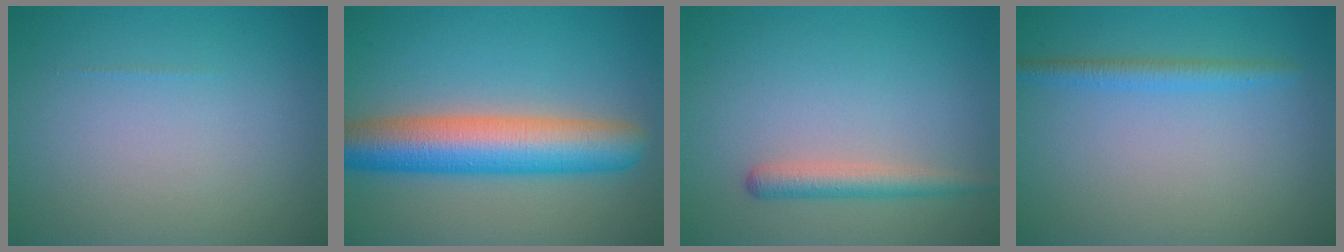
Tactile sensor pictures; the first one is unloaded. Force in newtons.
{"total": 8.6, "press": 8.6, "slide": 0.3}
{"total": 2.2, "press": 2.2, "slide": 0.1}
{"total": 1.8, "press": 1.8, "slide": 0.0}